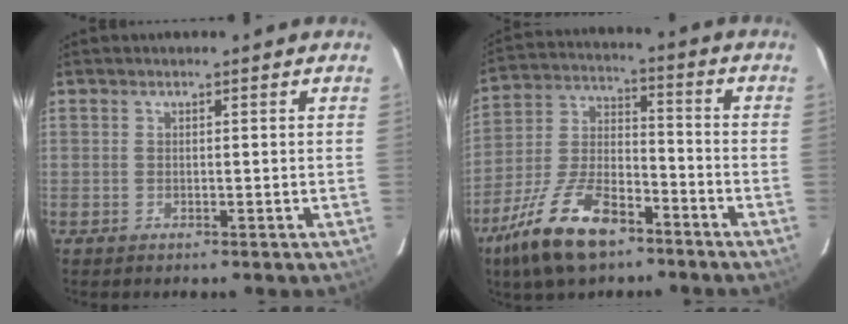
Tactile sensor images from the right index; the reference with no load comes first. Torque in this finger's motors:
{"motor_torque": [1.14, -1.00, 0.96, 0.19]}